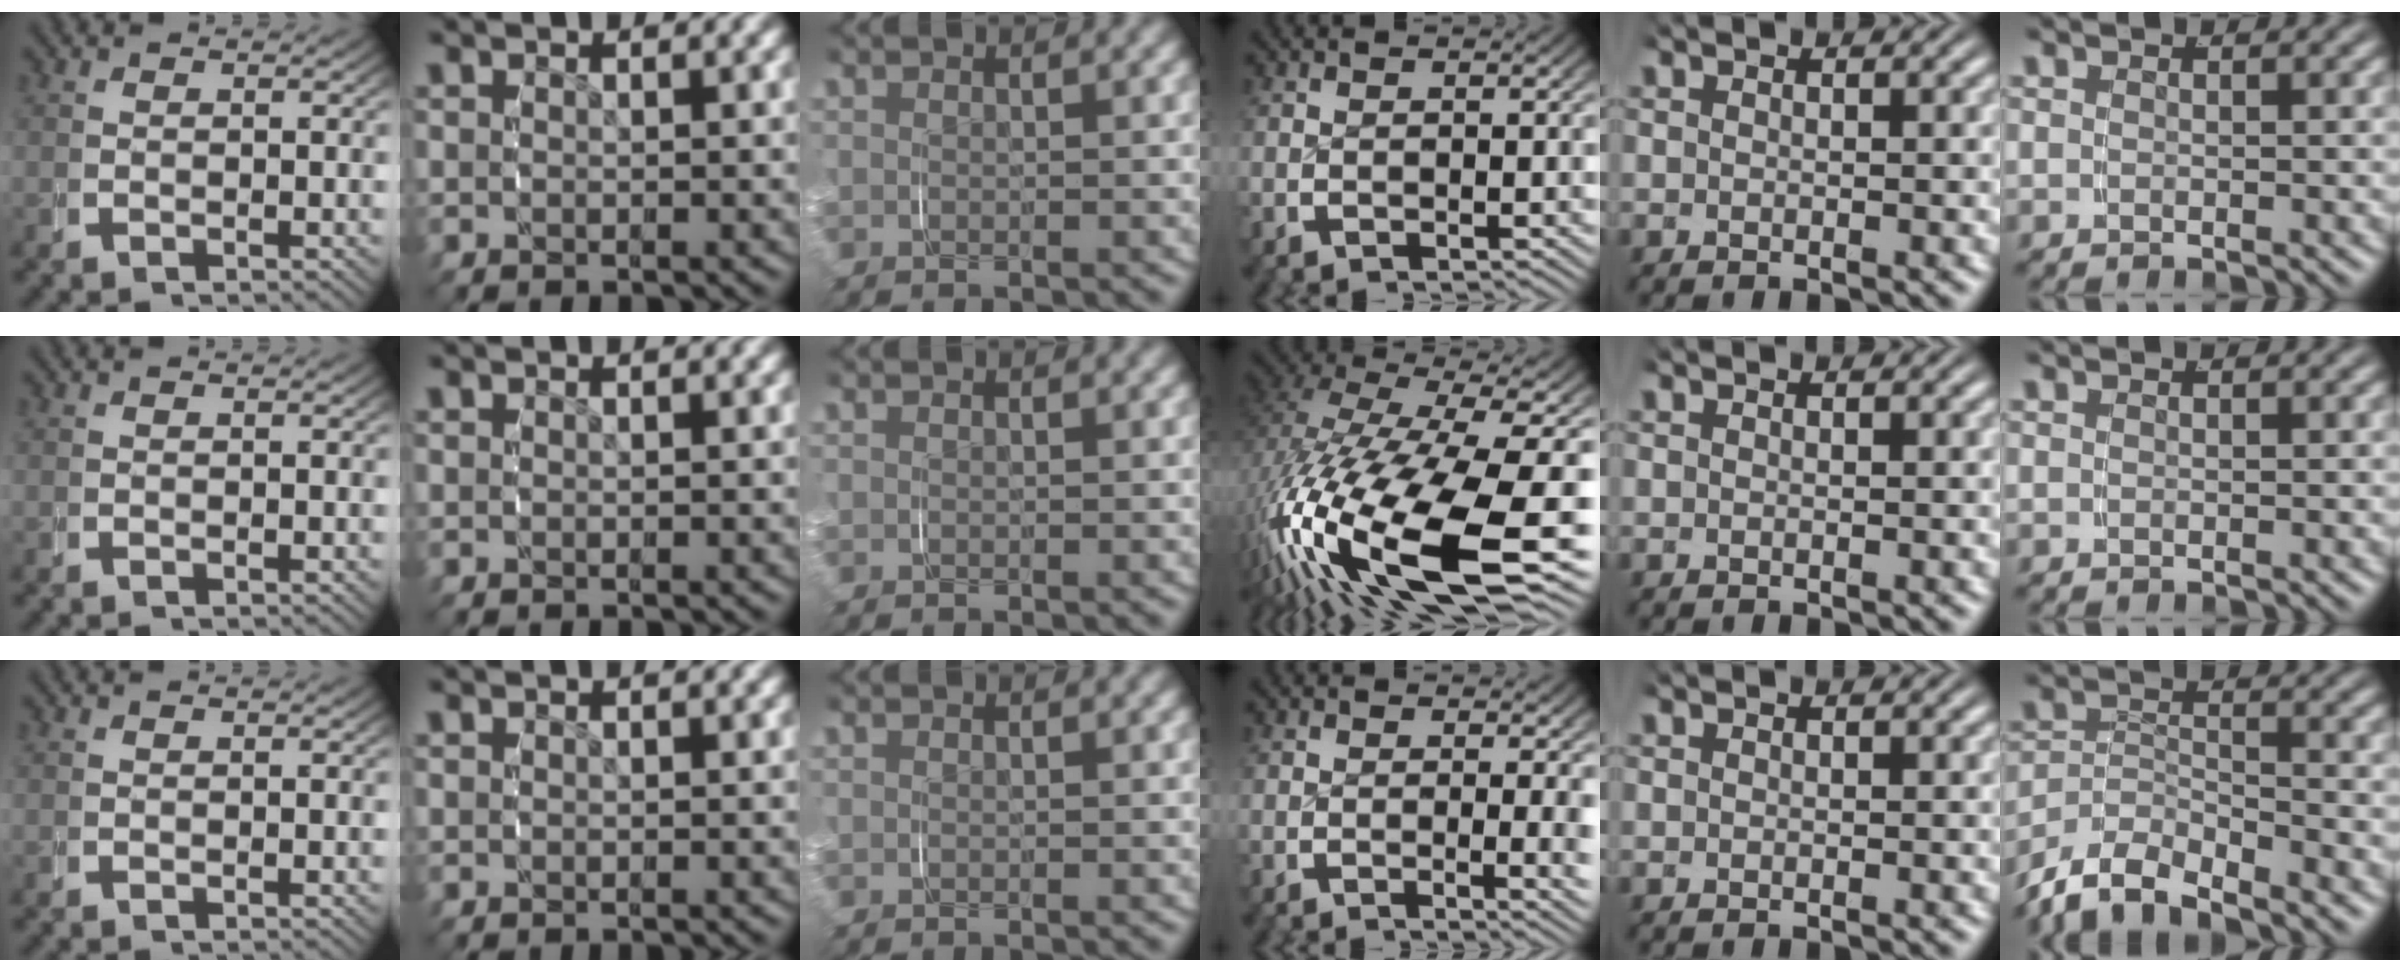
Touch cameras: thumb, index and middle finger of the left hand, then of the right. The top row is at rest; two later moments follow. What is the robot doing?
{"motion": "grasp_and_lifting", "object": "keyboard"}